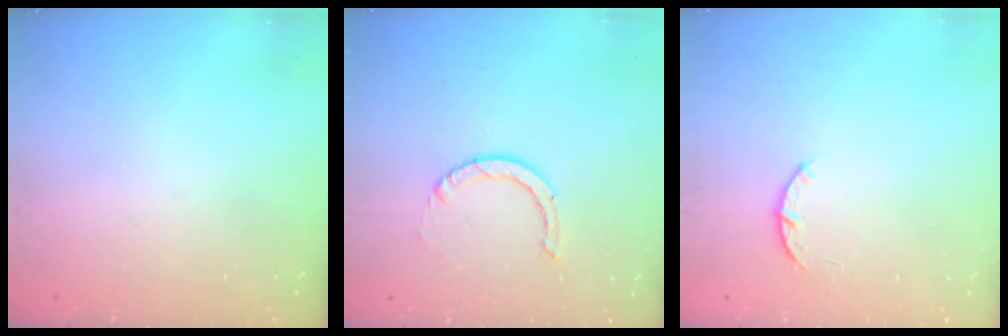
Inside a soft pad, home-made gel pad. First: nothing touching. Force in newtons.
{"total": 0.9, "press": 0.9, "slide": 0.1}
{"total": 3.0, "press": 2.9, "slide": 0.5}